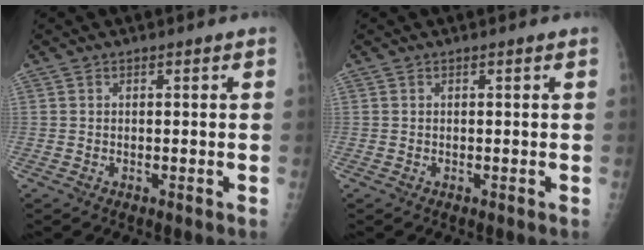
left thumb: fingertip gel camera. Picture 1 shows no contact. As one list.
[{"total": 0.0}]